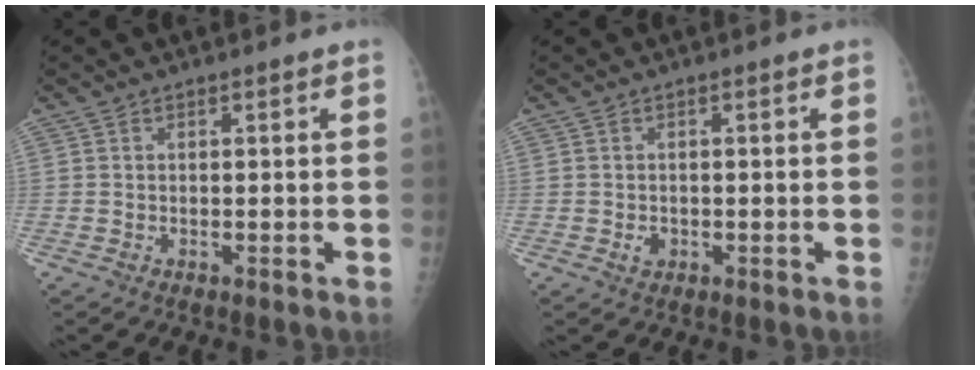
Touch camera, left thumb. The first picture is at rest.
{"total": 1.4, "force": [-0.4, 1.2, 0.7], "torque": [-0.008, 0.003, -0.004]}